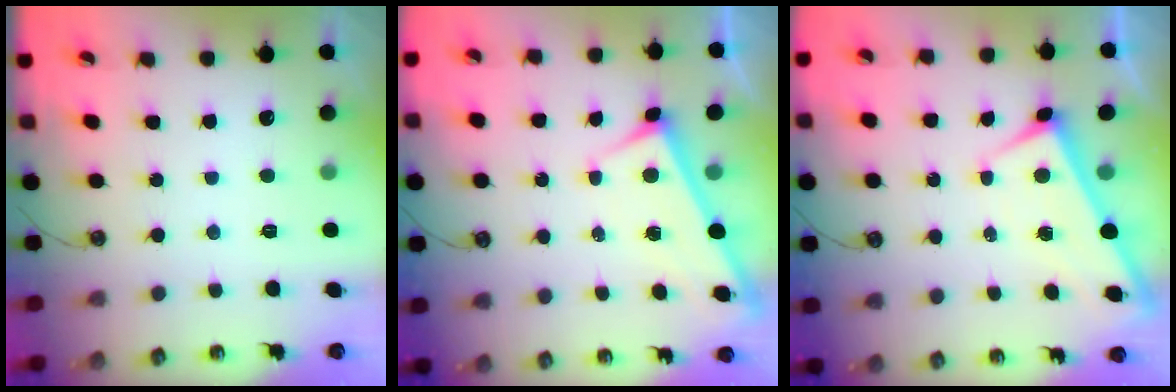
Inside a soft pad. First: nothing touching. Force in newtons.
{"total": 3.0, "press": 3.0, "slide": 0.2}
{"total": 1.8, "press": 1.8, "slide": 0.2}